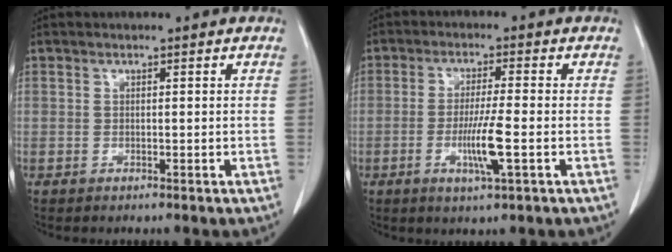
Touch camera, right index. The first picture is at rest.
{"total": 6.5, "force": [-1.9, -0.1, 6.2], "torque": [-0.115, -0.013, -0.034]}